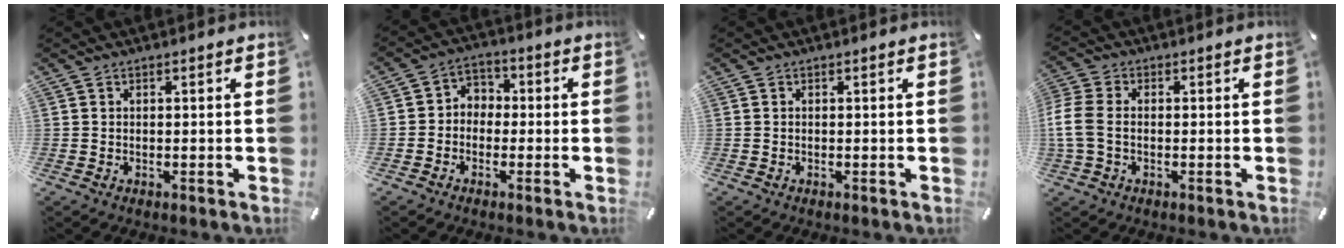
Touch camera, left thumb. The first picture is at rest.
{"total": 4.5, "force": [-2.4, 3.7, 0.9], "torque": [-0.018, 0.016, -0.048]}
{"total": 0.0}
{"total": 6.3, "force": [-1.1, 4.2, 4.7], "torque": [-0.111, 0.001, -0.020]}